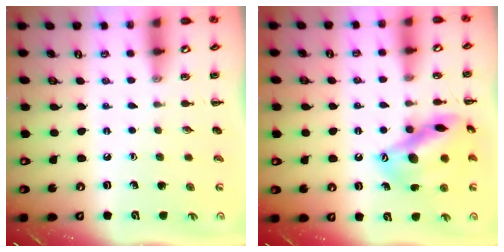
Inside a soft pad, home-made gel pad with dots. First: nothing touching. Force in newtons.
{"total": 16.9, "press": 16.9, "slide": 0.9}